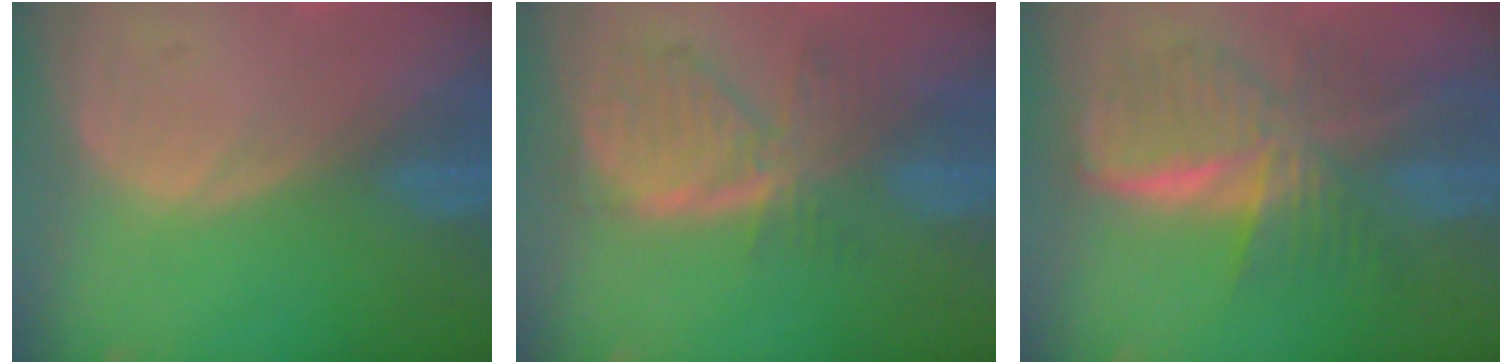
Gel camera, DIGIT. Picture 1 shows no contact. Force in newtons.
{"total": 7.9, "press": 6.9, "slide": 4.0}
{"total": 8.9, "press": 8.9, "slide": 0.6}